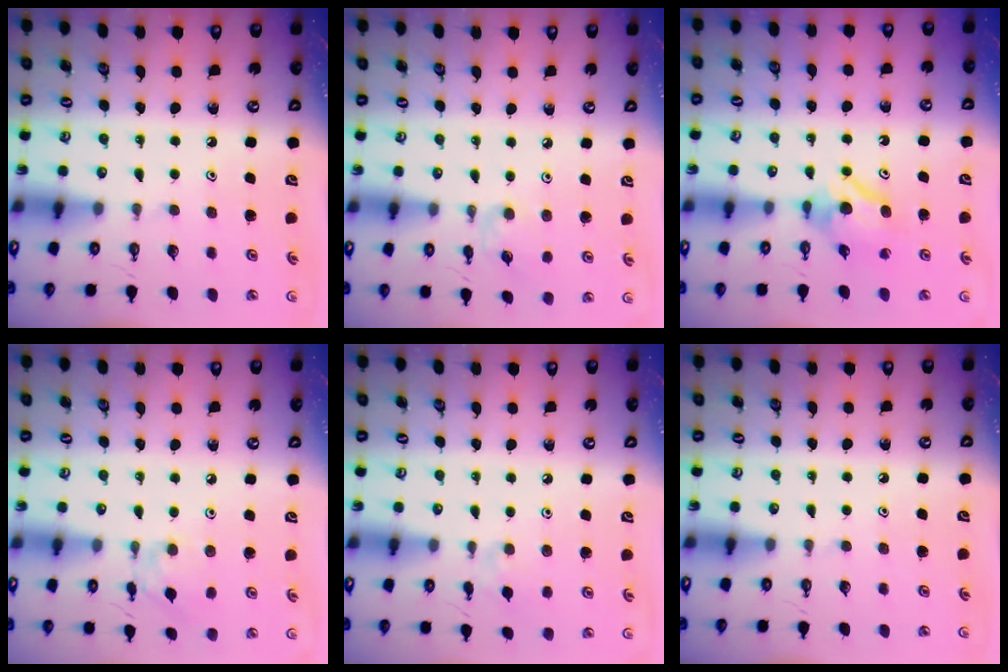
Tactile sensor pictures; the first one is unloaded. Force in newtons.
{"total": 1.3, "press": 1.2, "slide": 0.4}
{"total": 7.9, "press": 7.9, "slide": 0.2}
{"total": 4.2, "press": 4.2, "slide": 0.4}
{"total": 1.8, "press": 1.7, "slide": 0.4}
{"total": 0.0}